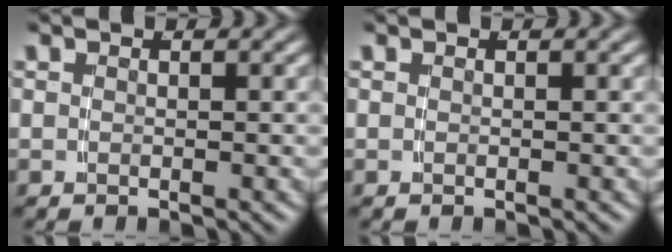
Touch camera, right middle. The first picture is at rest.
{"total": 0.0}